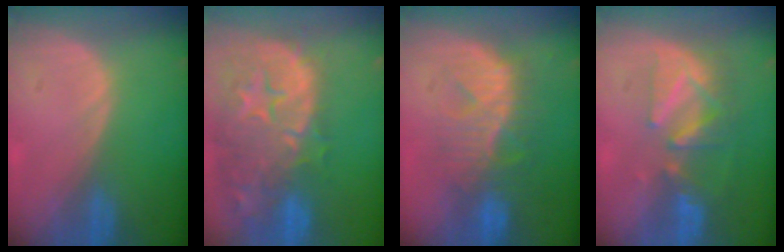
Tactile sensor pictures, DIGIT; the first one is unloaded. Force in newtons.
{"total": 15.2, "press": 12.0, "slide": 9.3}
{"total": 9.0, "press": 8.6, "slide": 2.5}
{"total": 8.2, "press": 7.4, "slide": 3.5}